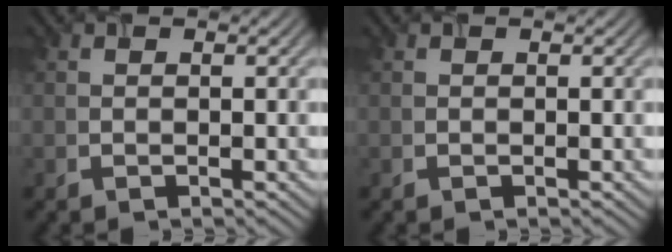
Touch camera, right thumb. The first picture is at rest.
{"total": 0.0}